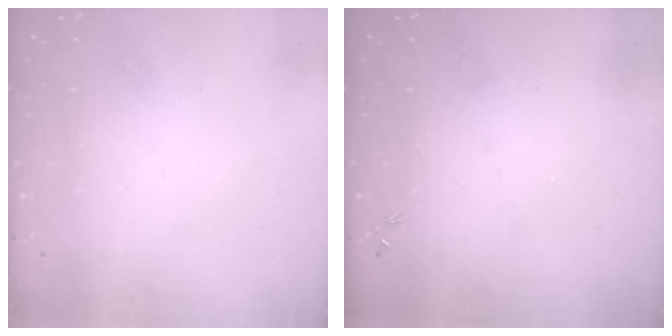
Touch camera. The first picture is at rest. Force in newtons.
{"total": 0.0}